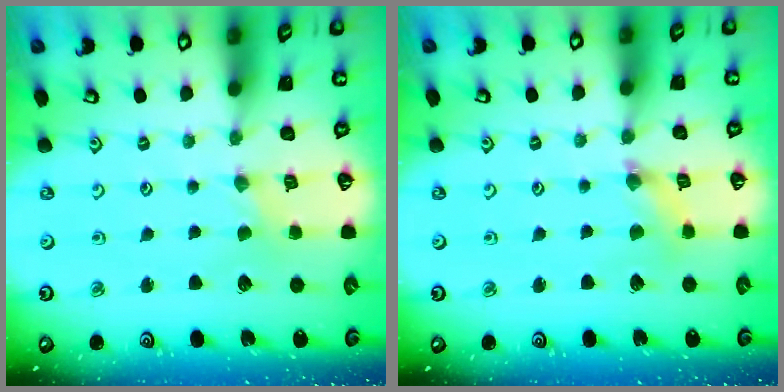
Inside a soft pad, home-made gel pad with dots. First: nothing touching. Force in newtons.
{"total": 2.1, "press": 2.1, "slide": 0.4}